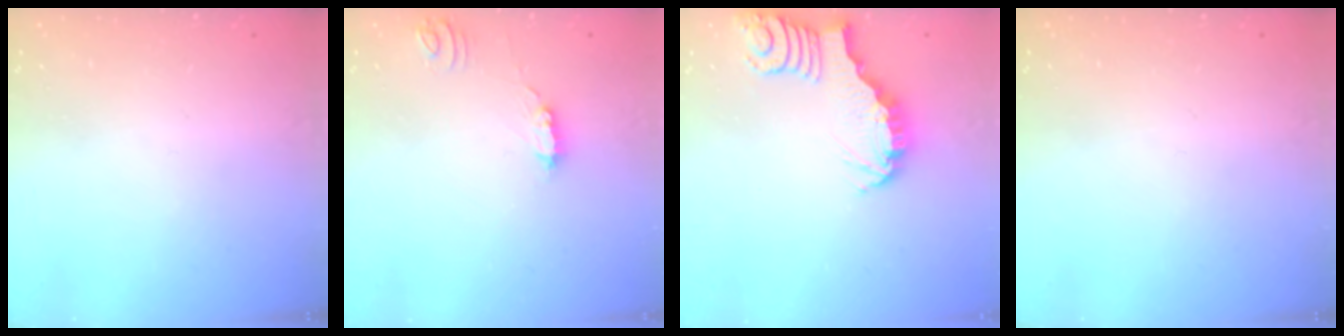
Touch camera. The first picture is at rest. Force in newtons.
{"total": 4.9, "press": 4.8, "slide": 0.5}
{"total": 3.9, "press": 3.9, "slide": 0.4}
{"total": 0.0}